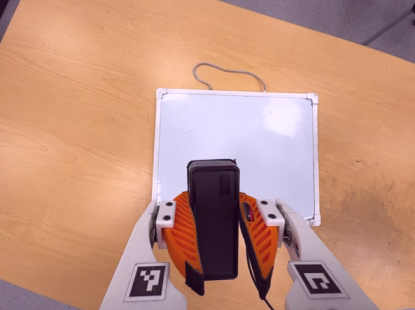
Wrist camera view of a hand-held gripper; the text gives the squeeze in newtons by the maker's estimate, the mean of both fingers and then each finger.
{"total": 9.1, "left": 7.8, "right": 10.3}